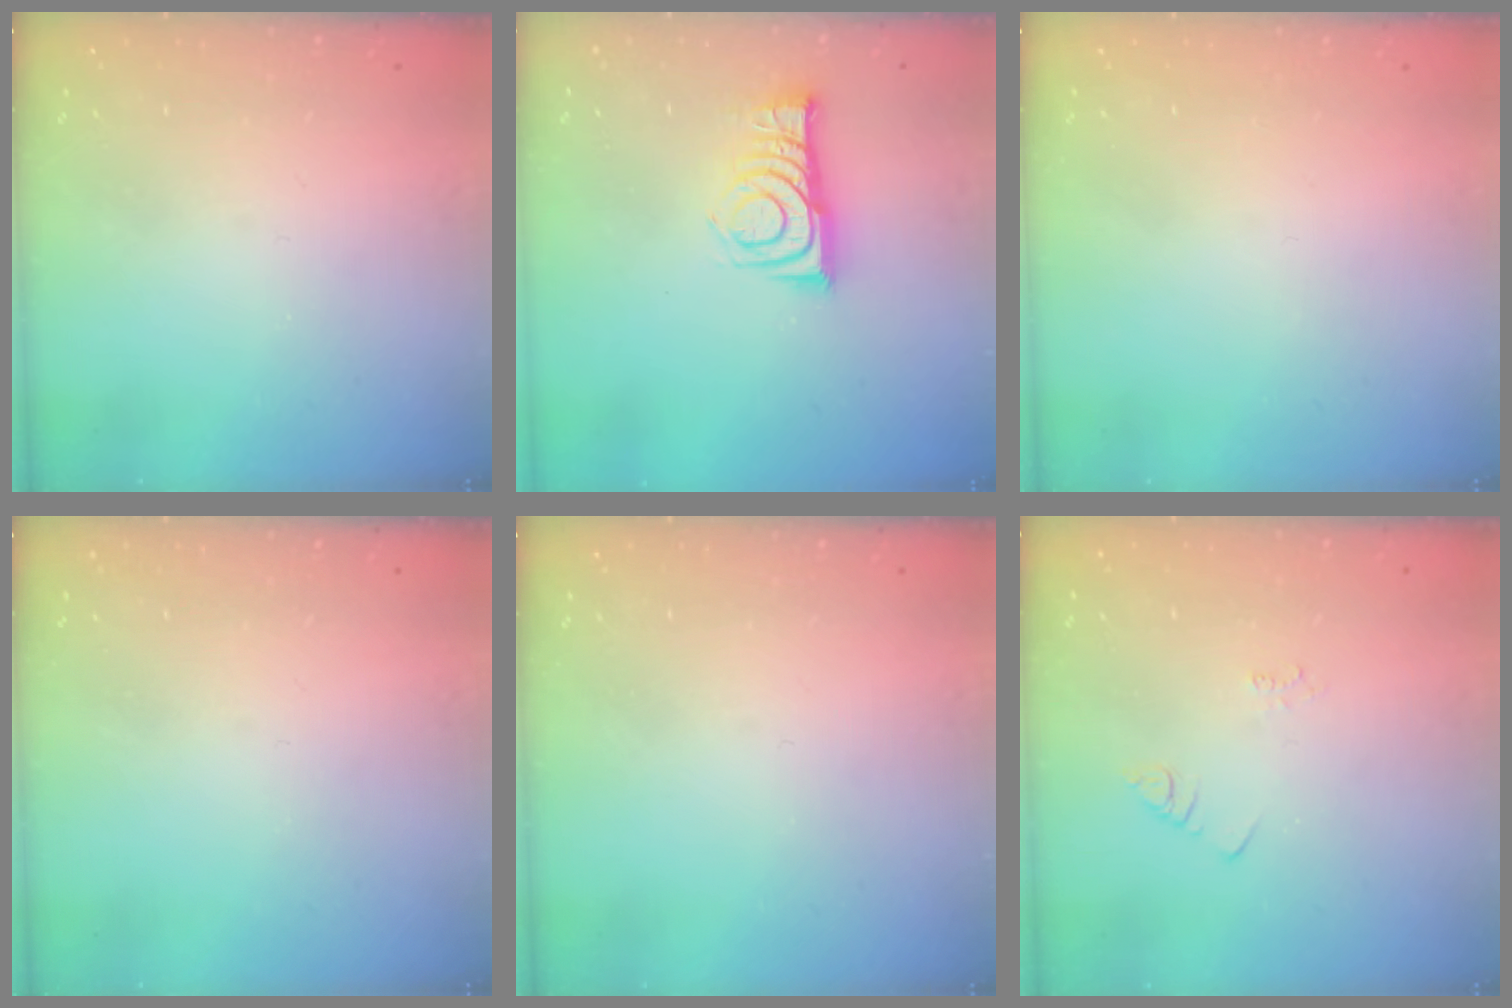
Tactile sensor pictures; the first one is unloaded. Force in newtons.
{"total": 9.7, "press": 9.7, "slide": 0.4}
{"total": 1.5, "press": 1.5, "slide": 0.1}
{"total": 0.0}
{"total": 0.0}
{"total": 2.2, "press": 2.1, "slide": 0.4}